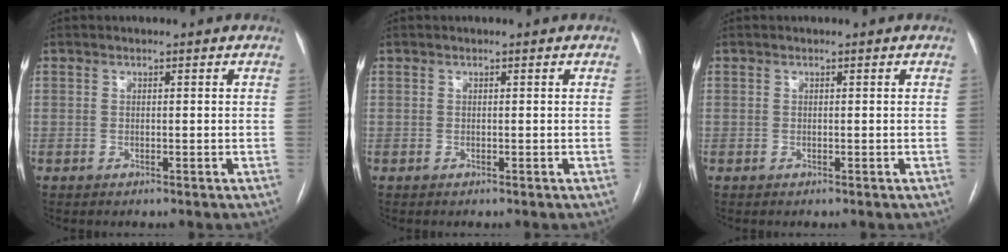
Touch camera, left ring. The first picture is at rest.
{"total": 0.0}
{"total": 0.0}